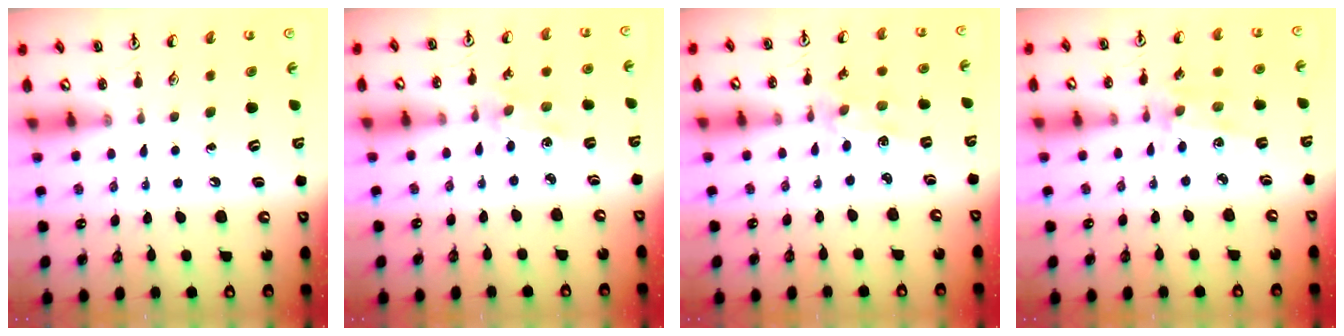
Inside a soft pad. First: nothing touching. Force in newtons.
{"total": 1.3, "press": 1.3, "slide": 0.2}
{"total": 1.7, "press": 1.7, "slide": 0.3}
{"total": 2.9, "press": 2.8, "slide": 0.8}